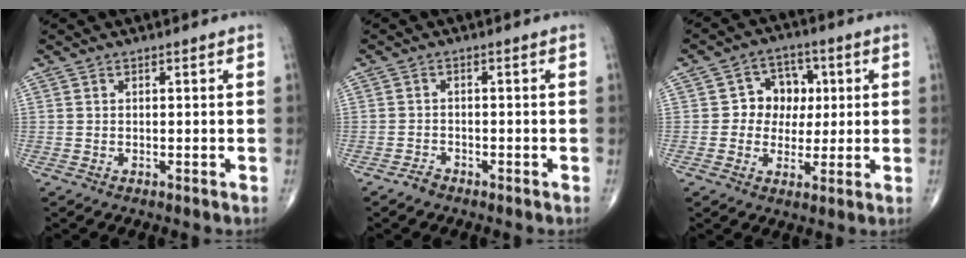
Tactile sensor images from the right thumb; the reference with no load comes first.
{"total": 1.6, "force": [-1.4, 0.8, 0.2], "torque": [-0.006, 0.004, -0.026]}
{"total": 8.0, "force": [1.0, 7.1, 3.7], "torque": [0.000, 0.010, 0.009]}